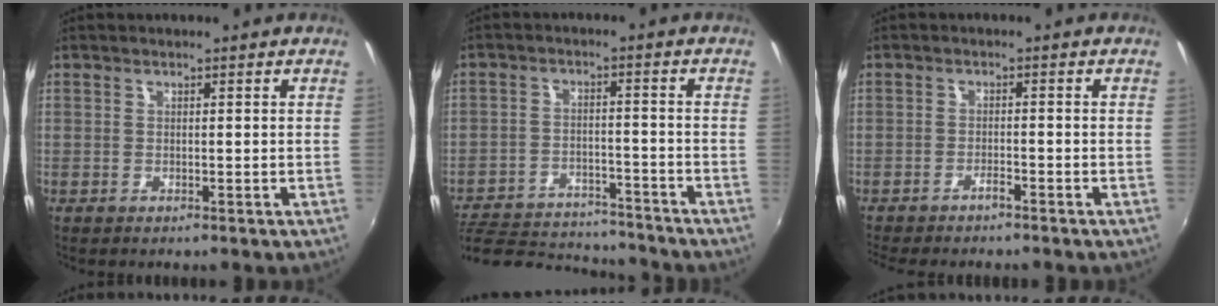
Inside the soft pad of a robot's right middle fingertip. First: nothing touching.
{"total": 17.4, "force": [-15.5, 5.1, 6.0], "torque": [-0.137, 0.001, -0.224]}
{"total": 2.2, "force": [-1.9, 0.1, 1.1], "torque": [-0.031, -0.006, -0.040]}